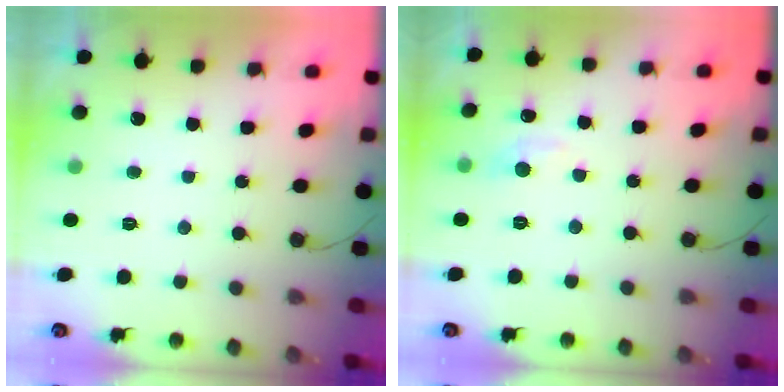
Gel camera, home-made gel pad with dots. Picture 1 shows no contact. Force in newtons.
{"total": 5.8, "press": 5.7, "slide": 0.8}